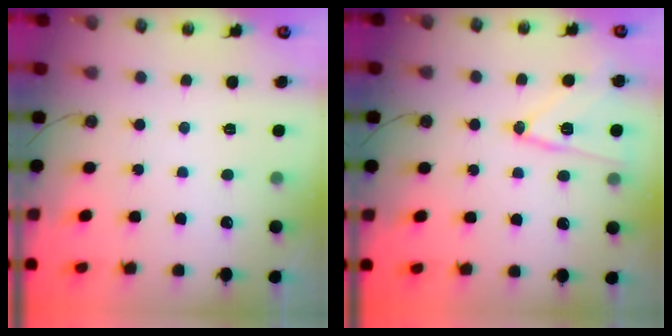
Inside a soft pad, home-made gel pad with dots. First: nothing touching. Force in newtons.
{"total": 13.3, "press": 13.3, "slide": 0.4}